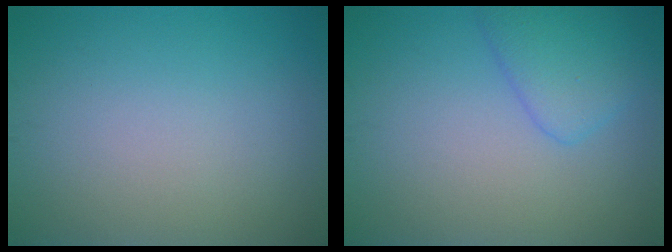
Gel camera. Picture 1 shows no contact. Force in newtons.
{"total": 3.1, "press": 3.1, "slide": 0.1}